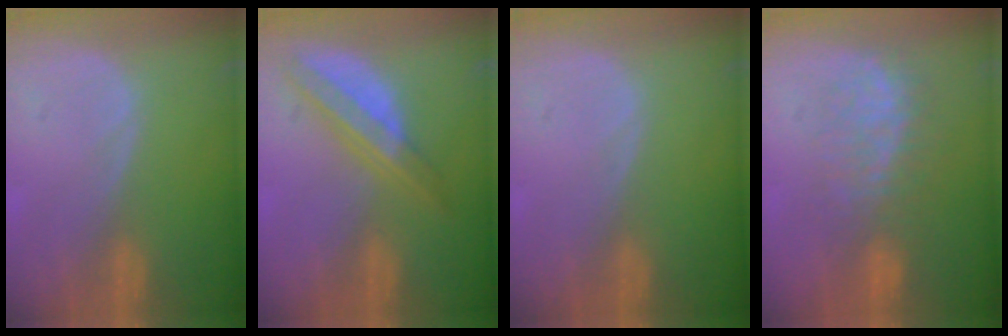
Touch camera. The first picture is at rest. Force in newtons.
{"total": 6.7, "press": 5.8, "slide": 3.3}
{"total": 0.0}
{"total": 7.6, "press": 7.4, "slide": 1.9}